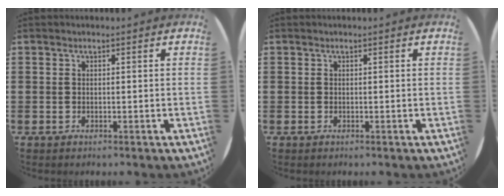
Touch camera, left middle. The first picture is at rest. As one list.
[{"total": 0.0}]